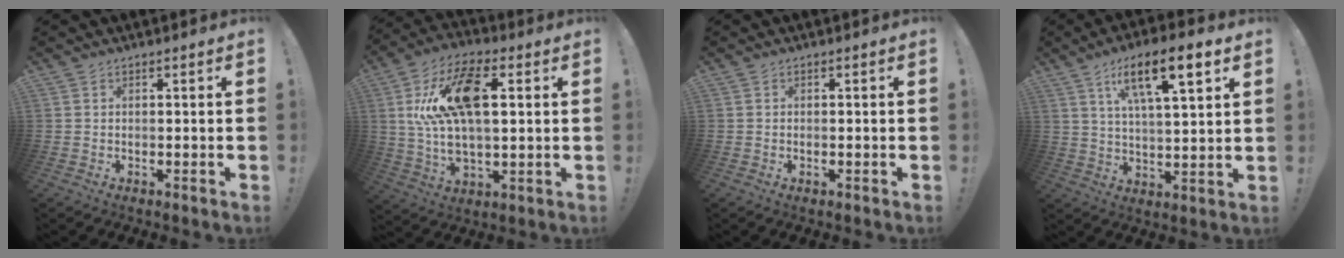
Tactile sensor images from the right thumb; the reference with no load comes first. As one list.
[{"total": 18.6, "force": [5.0, 9.5, 15.2], "torque": [-0.256, -0.008, 0.081]}, {"total": 0.0}, {"total": 14.3, "force": [7.0, 3.8, 11.9], "torque": [-0.187, -0.023, 0.106]}]